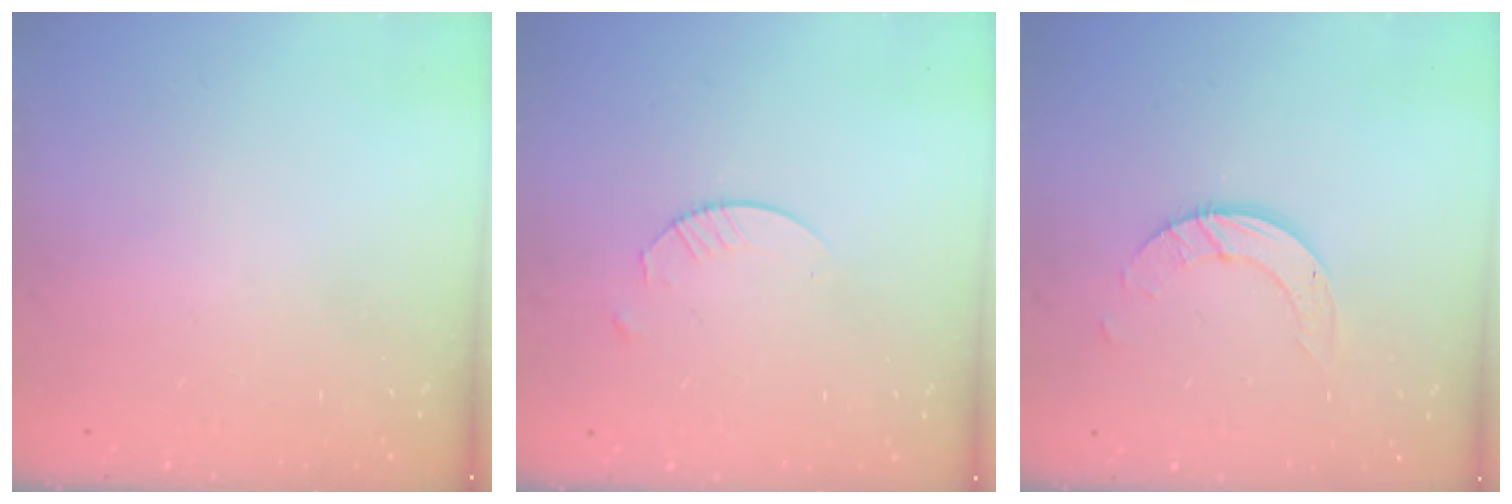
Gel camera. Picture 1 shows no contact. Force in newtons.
{"total": 2.4, "press": 2.4, "slide": 0.3}
{"total": 6.5, "press": 6.5, "slide": 0.5}